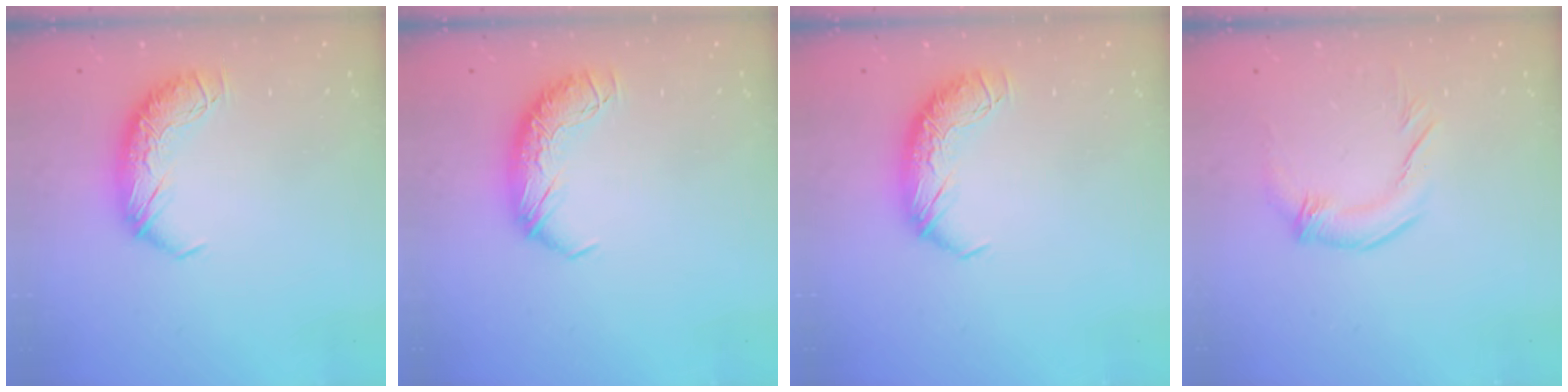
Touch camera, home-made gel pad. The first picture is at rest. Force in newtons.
{"total": 0.0}
{"total": 0.0}
{"total": 1.1, "press": 0.9, "slide": 0.7}